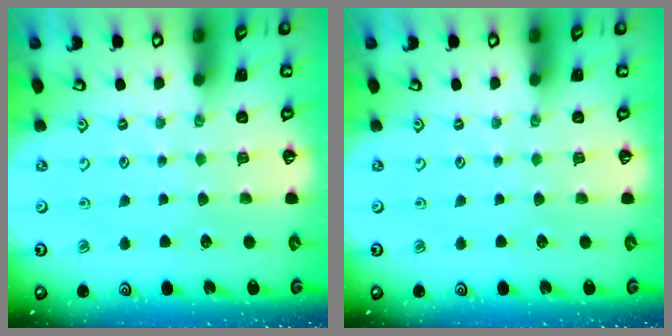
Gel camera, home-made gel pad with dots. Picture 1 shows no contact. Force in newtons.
{"total": 0.0}